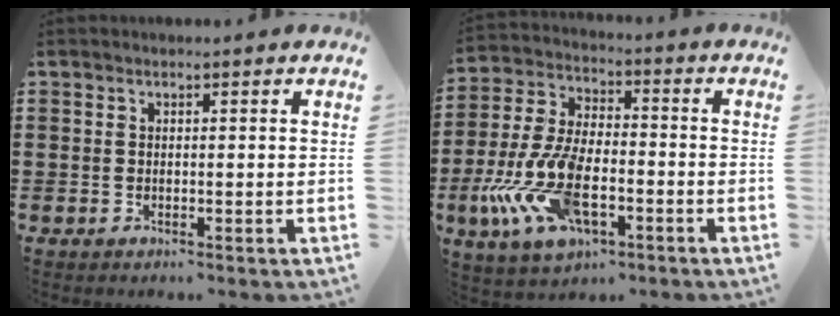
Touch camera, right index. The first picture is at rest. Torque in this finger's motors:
{"motor_torque": [2.14, 0.00, 1.05, 0.21]}